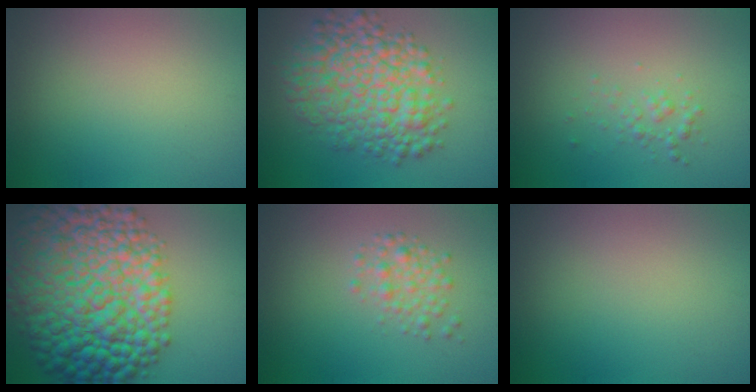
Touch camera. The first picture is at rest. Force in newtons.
{"total": 8.2, "press": 8.2, "slide": 0.1}
{"total": 1.2, "press": 1.2, "slide": 0.1}
{"total": 14.9, "press": 14.9, "slide": 0.2}
{"total": 2.1, "press": 2.1, "slide": 0.1}
{"total": 0.0}